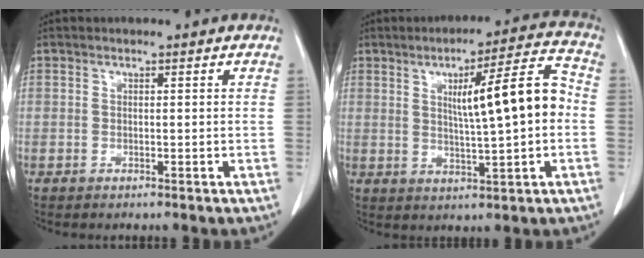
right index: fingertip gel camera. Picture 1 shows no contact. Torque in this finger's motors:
{"motor_torque": [0.40, 0.11, 0.29, 0.08]}